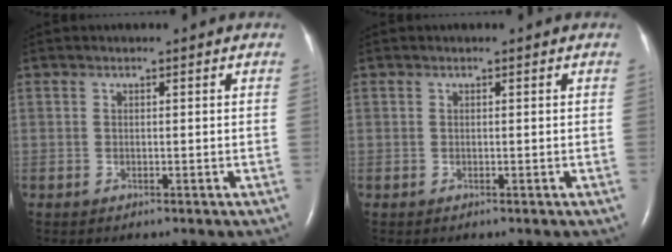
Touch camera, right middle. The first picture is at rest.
{"total": 0.0}